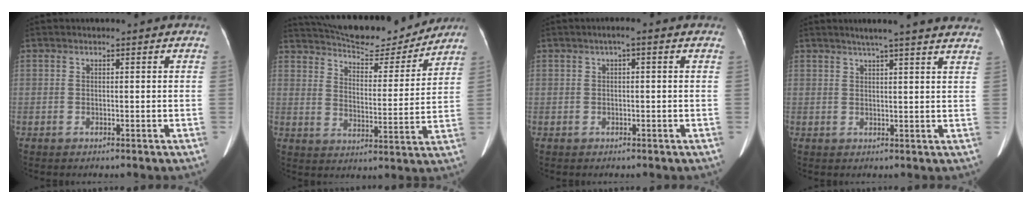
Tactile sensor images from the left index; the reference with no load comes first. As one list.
[{"total": 18.1, "force": [16.7, 3.5, 6.0], "torque": [-0.095, -0.002, 0.242]}, {"total": 1.5, "force": [0.6, 0.1, 1.4], "torque": [-0.026, 0.009, 0.006]}, {"total": 14.8, "force": [13.1, 0.3, 7.0], "torque": [-0.096, 0.010, 0.152]}]